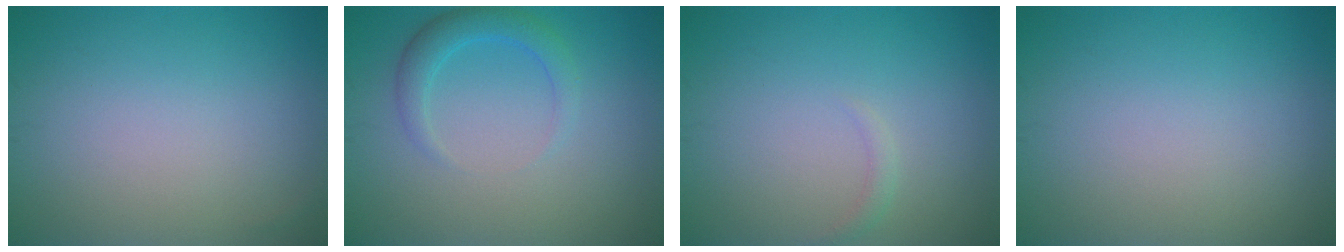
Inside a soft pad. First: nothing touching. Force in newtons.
{"total": 2.5, "press": 2.5, "slide": 0.2}
{"total": 0.8, "press": 0.8, "slide": 0.0}
{"total": 0.0}